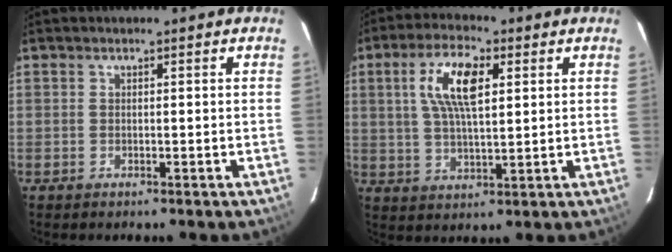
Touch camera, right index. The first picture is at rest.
{"total": 9.9, "force": [3.0, 3.6, 8.8], "torque": [-0.168, 0.014, 0.055]}